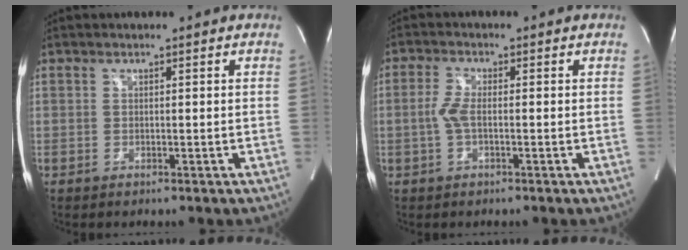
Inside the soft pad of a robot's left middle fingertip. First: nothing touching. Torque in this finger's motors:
{"motor_torque": [0.77, 0.45, 0.42, 0.10]}